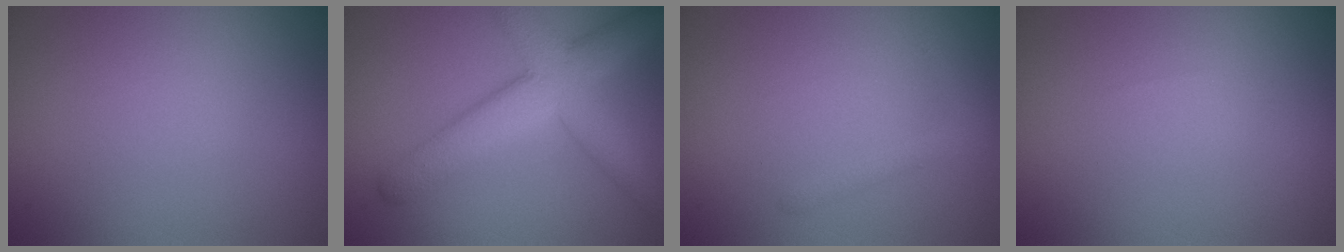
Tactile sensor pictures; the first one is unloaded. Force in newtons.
{"total": 6.4, "press": 6.4, "slide": 0.5}
{"total": 1.4, "press": 1.4, "slide": 0.1}
{"total": 0.0}